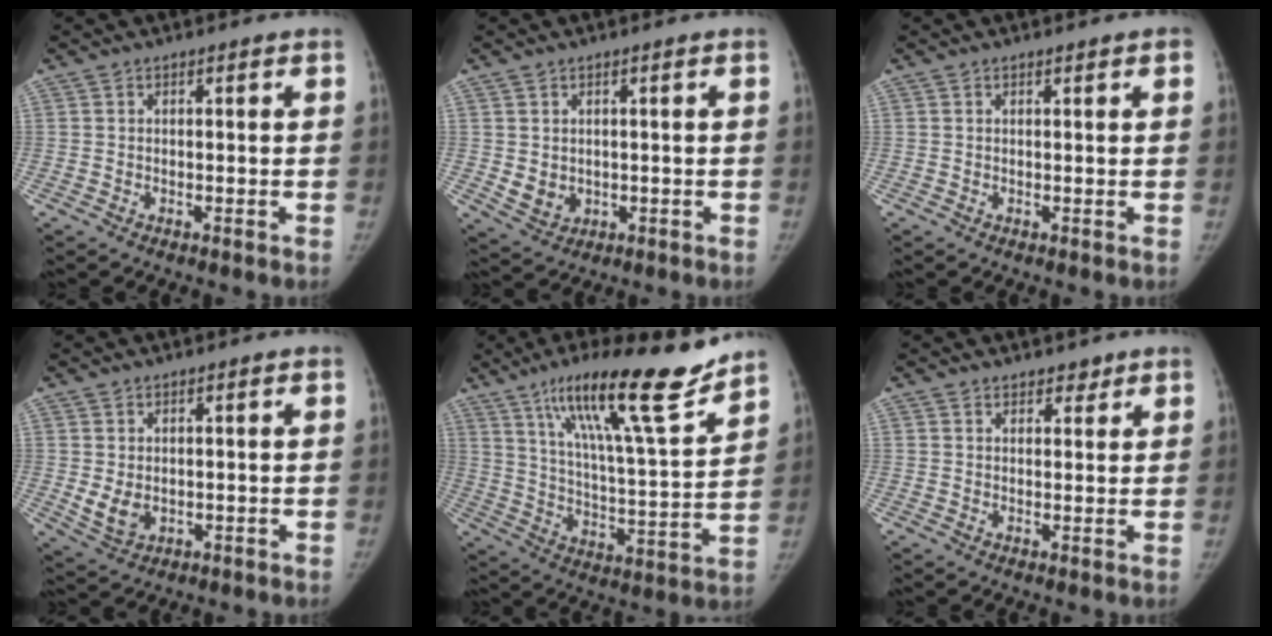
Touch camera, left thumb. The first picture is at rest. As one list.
[{"total": 3.9, "force": [0.2, 3.4, 2.0], "torque": [-0.022, -0.008, 0.019]}, {"total": 1.2, "force": [0.7, 0.4, 0.8], "torque": [-0.006, 0.000, 0.008]}, {"total": 4.1, "force": [0.2, 3.1, 2.8], "torque": [-0.041, -0.012, 0.017]}, {"total": 21.9, "force": [15.8, 2.9, 14.9], "torque": [-0.221, -0.073, 0.263]}, {"total": 2.5, "force": [2.0, 1.4, 0.5], "torque": [0.017, -0.011, 0.025]}]